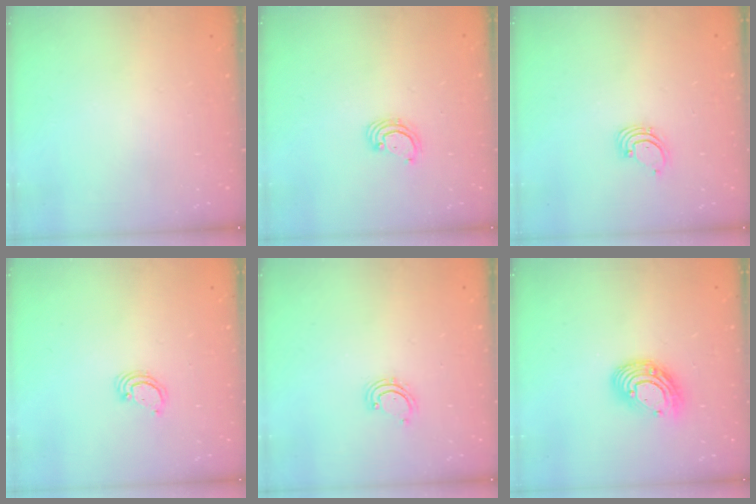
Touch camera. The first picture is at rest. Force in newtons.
{"total": 3.3, "press": 3.3, "slide": 0.2}
{"total": 1.5, "press": 1.5, "slide": 0.1}
{"total": 2.3, "press": 2.3, "slide": 0.1}
{"total": 2.7, "press": 2.6, "slide": 0.5}
{"total": 11.6, "press": 11.5, "slide": 1.1}